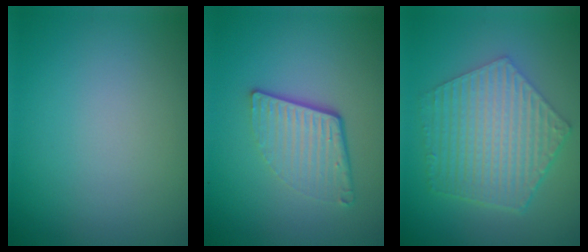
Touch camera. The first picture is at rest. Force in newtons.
{"total": 4.4, "press": 2.9, "slide": 3.4}
{"total": 6.8, "press": 4.8, "slide": 4.7}